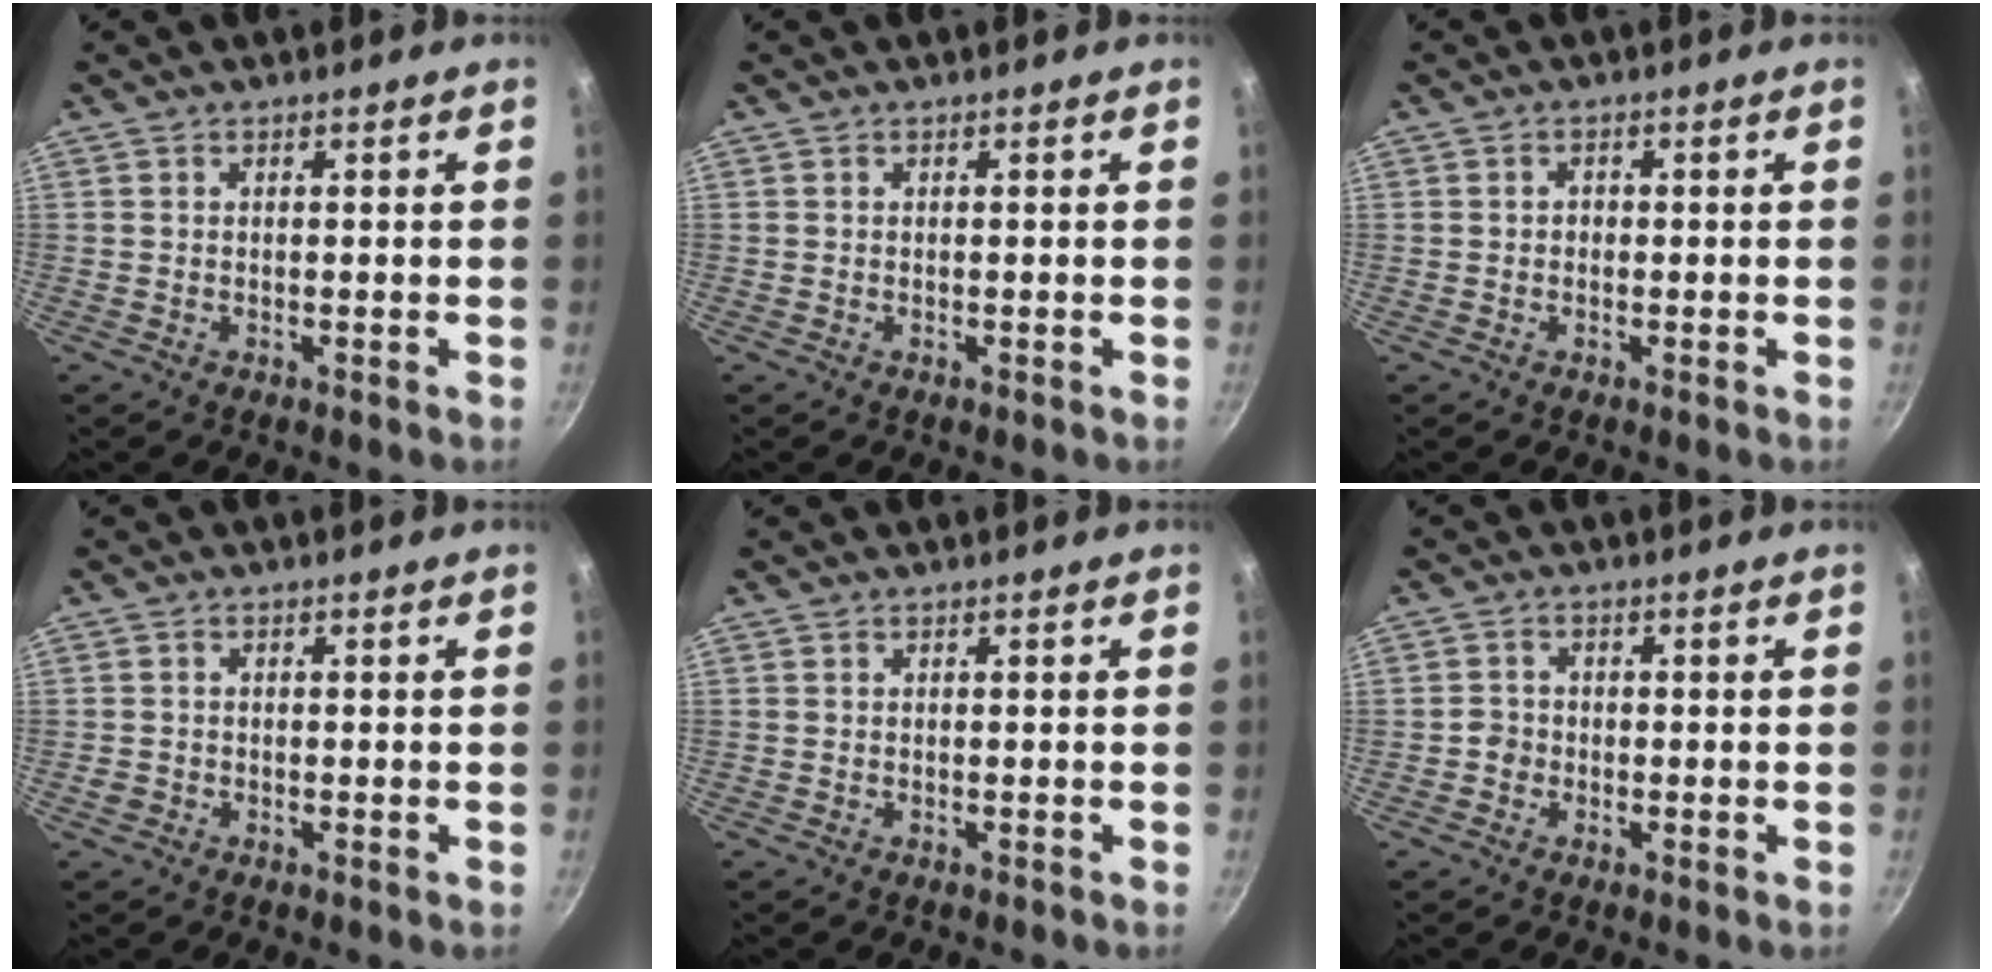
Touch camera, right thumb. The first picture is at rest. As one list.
[{"total": 0.0}, {"total": 1.2, "force": [0.0, 1.0, 0.6], "torque": [-0.009, 0.005, -0.002]}, {"total": 1.3, "force": [-0.4, 1.2, 0.5], "torque": [-0.008, 0.003, -0.008]}, {"total": 0.0}, {"total": 2.1, "force": [-0.7, 1.9, 0.5], "torque": [0.002, 0.007, -0.016]}]